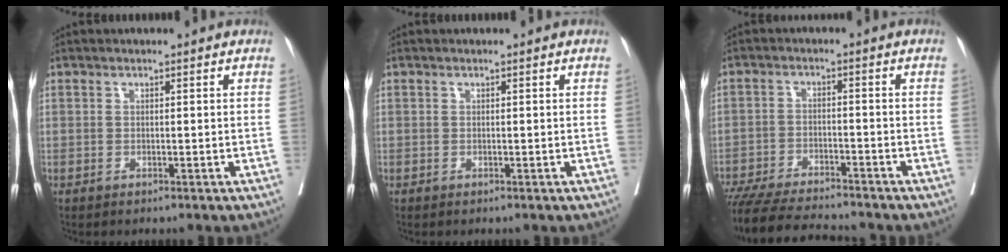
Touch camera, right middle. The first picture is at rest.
{"total": 0.0}
{"total": 12.8, "force": [-11.8, 1.3, 4.9], "torque": [-0.080, -0.014, -0.184]}